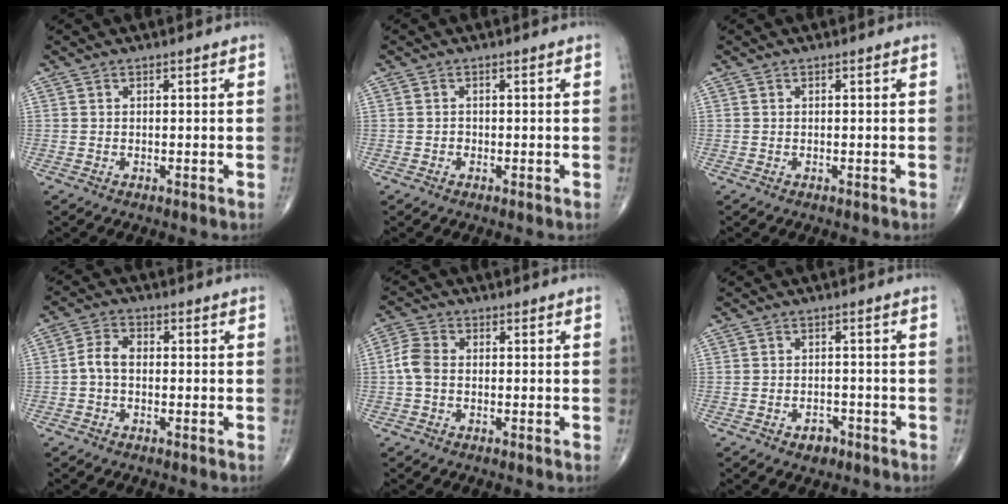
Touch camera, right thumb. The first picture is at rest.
{"total": 0.6, "force": [-0.2, 0.5, 0.1], "torque": [0.004, 0.004, -0.006]}
{"total": 0.0}
{"total": 4.1, "force": [-0.6, 2.7, 3.0], "torque": [-0.055, 0.017, -0.019]}
{"total": 4.3, "force": [-0.4, 2.9, 3.0], "torque": [-0.068, 0.012, -0.017]}
{"total": 2.9, "force": [-1.7, 1.9, 1.3], "torque": [-0.010, 0.010, -0.020]}